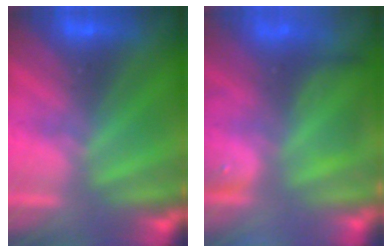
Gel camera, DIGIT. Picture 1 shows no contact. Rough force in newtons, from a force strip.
{"total": 6.9}